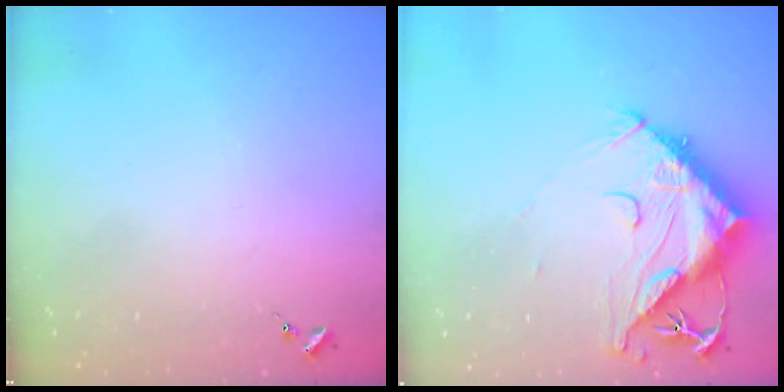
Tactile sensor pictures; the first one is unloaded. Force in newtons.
{"total": 15.7, "press": 15.6, "slide": 1.4}